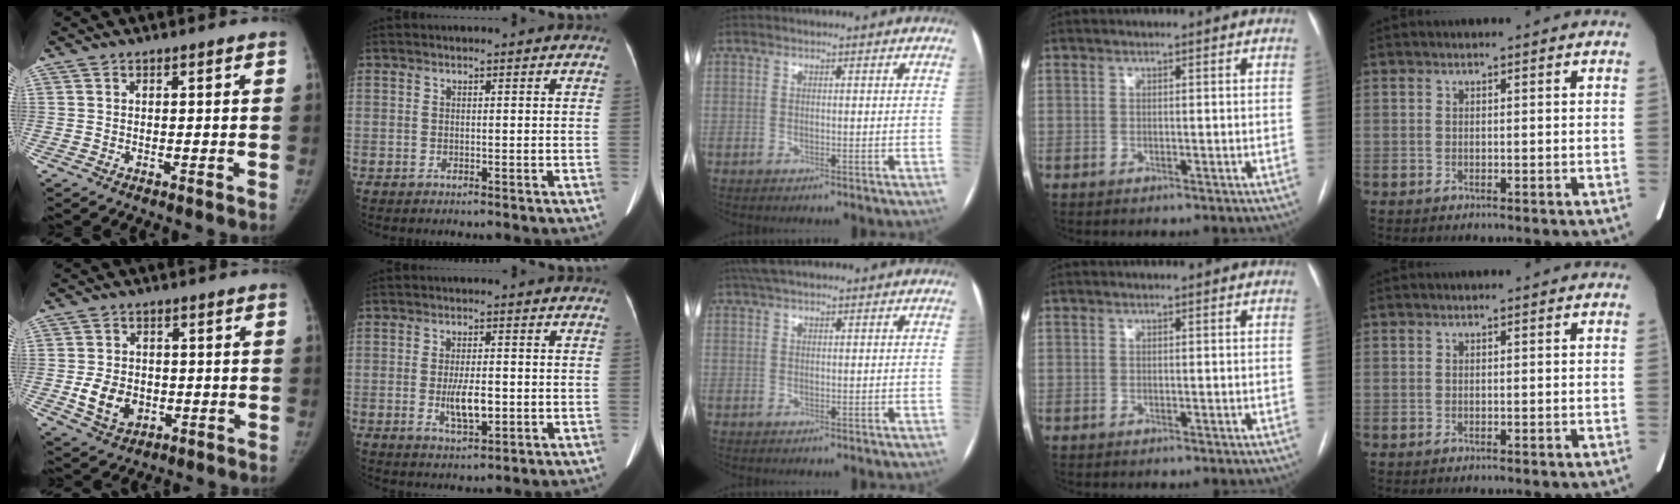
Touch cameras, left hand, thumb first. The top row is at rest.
{"thumb": {"total": 7.5, "force": [-1.3, 6.0, 4.4], "torque": [-0.054, 0.000, -0.011]}, "index": {"total": 5.3, "force": [-1.0, 1.6, 4.9], "torque": [-0.097, -0.008, -0.014]}, "middle": {"total": 4.1, "force": [3.2, 1.0, 2.4], "torque": [-0.042, 0.033, 0.057]}}